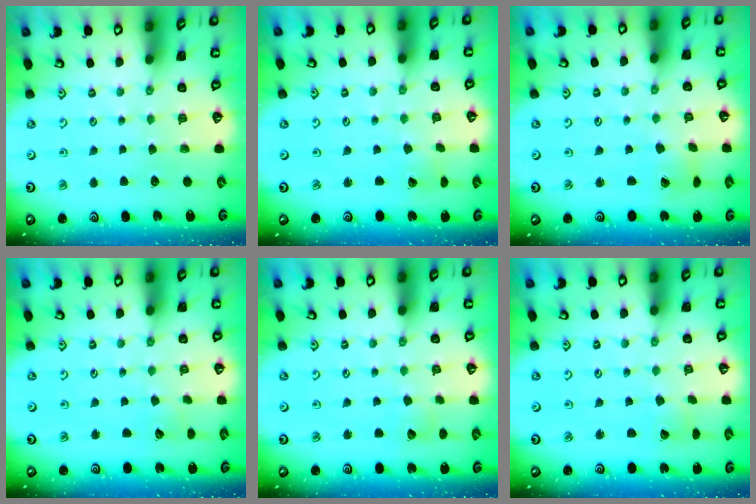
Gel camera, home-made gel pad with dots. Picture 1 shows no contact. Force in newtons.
{"total": 2.1, "press": 2.1, "slide": 0.2}
{"total": 1.8, "press": 1.8, "slide": 0.2}
{"total": 2.7, "press": 2.6, "slide": 0.3}
{"total": 3.0, "press": 3.0, "slide": 0.4}
{"total": 2.3, "press": 2.3, "slide": 0.2}